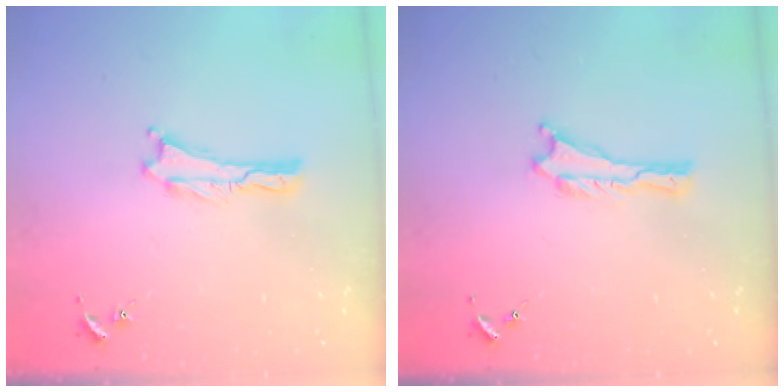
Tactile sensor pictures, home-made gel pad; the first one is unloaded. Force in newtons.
{"total": 0.0}